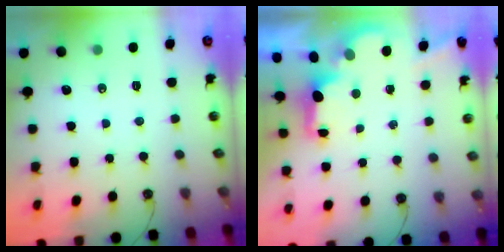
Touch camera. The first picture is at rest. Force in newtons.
{"total": 1.9, "press": 1.8, "slide": 0.6}